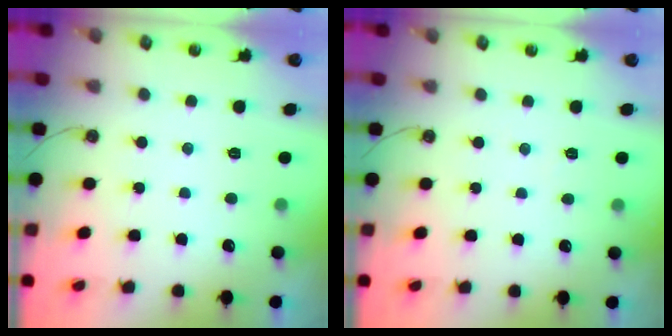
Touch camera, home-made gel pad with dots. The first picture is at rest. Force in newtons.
{"total": 2.6, "press": 2.6, "slide": 0.5}